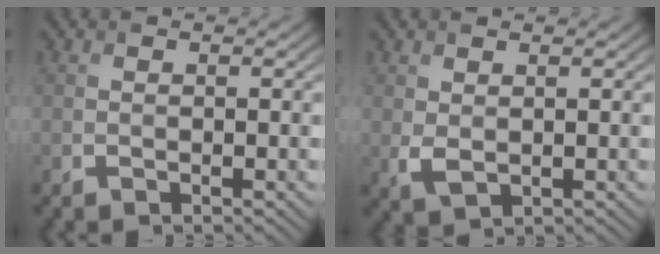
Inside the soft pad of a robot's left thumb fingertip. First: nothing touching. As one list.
[{"total": 1.9, "force": [0.5, 1.2, 1.5], "torque": [-0.038, -0.005, 0.014]}]